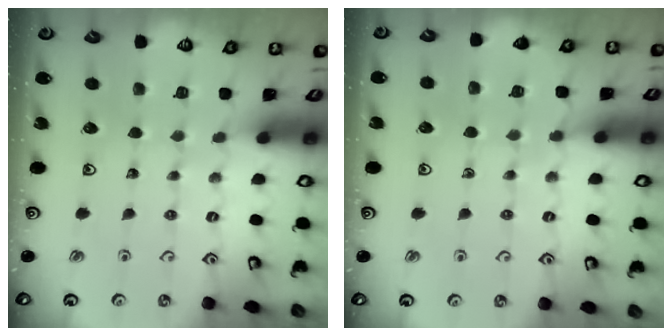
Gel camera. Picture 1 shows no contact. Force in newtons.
{"total": 6.0, "press": 6.0, "slide": 0.7}